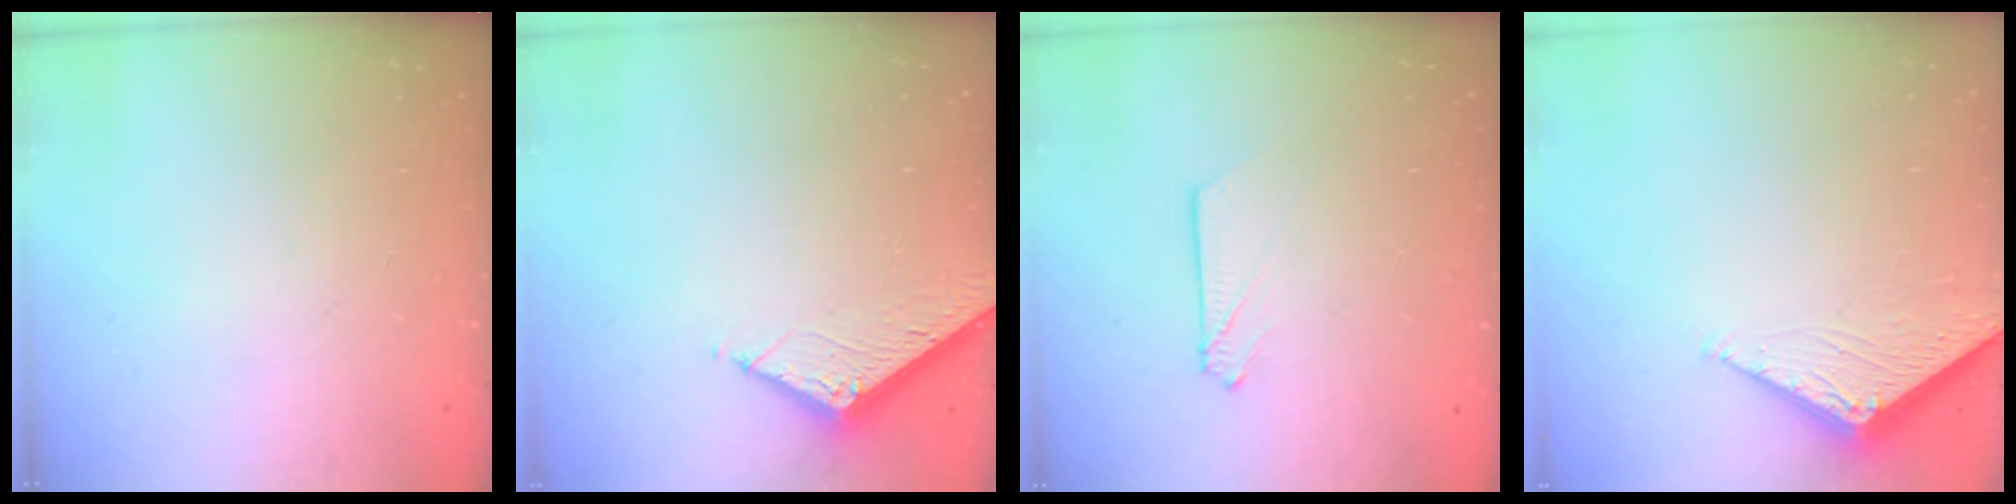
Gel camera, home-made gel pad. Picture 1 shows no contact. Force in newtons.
{"total": 5.4, "press": 5.4, "slide": 0.7}
{"total": 2.7, "press": 2.7, "slide": 0.3}
{"total": 2.6, "press": 2.6, "slide": 0.3}